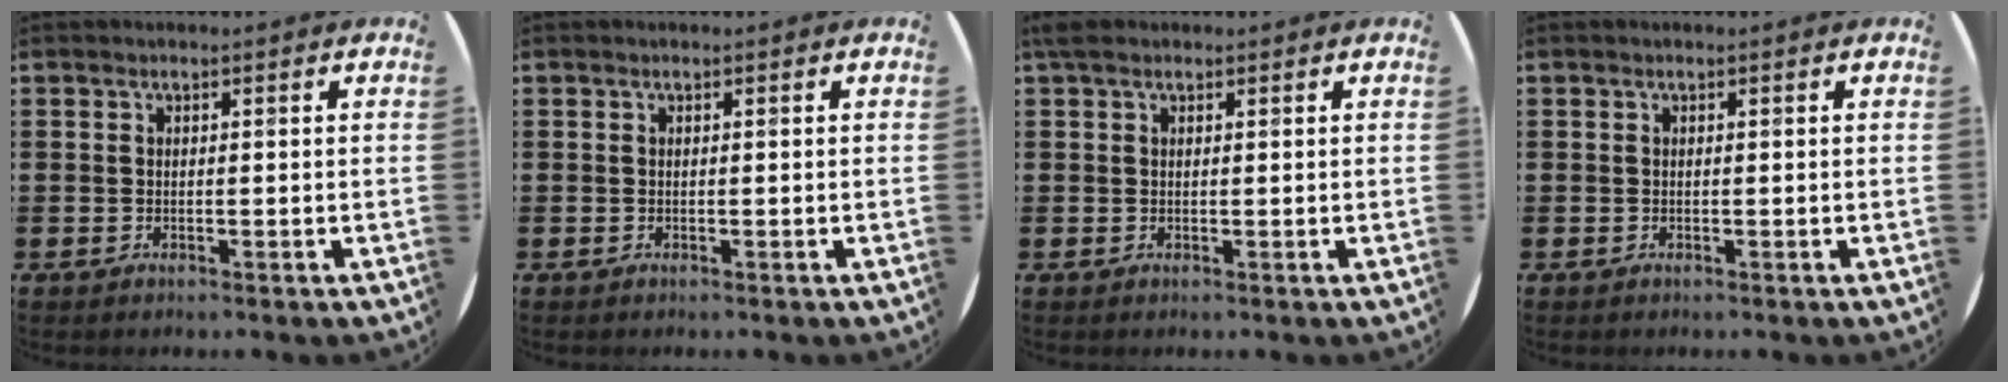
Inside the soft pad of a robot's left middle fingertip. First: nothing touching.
{"total": 0.0}
{"total": 1.2, "force": [0.9, 0.6, 0.5], "torque": [-0.004, 0.002, 0.015]}
{"total": 0.0}